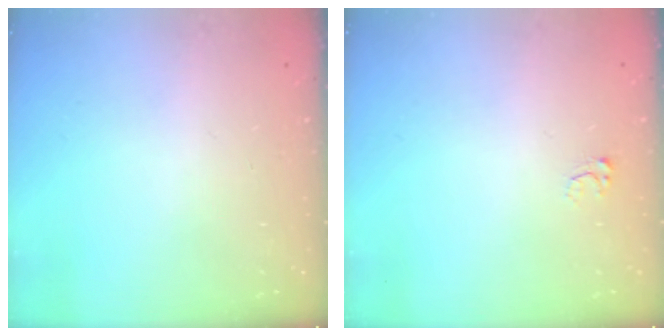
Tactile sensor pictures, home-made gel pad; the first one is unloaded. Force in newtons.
{"total": 3.1, "press": 3.1, "slide": 0.2}